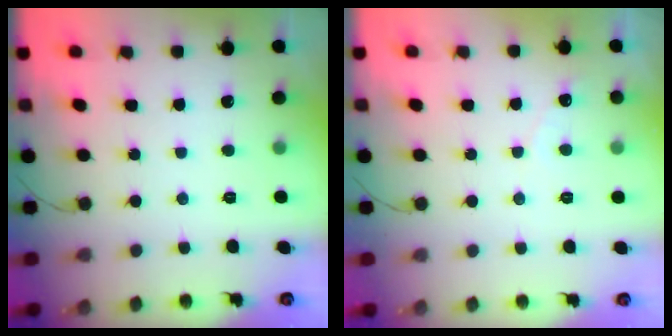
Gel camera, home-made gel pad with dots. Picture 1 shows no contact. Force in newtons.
{"total": 2.9, "press": 2.9, "slide": 0.3}